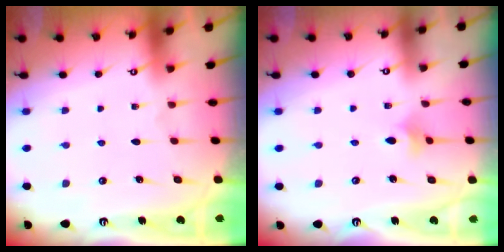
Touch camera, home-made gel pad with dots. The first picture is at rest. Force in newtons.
{"total": 3.2, "press": 3.1, "slide": 0.7}